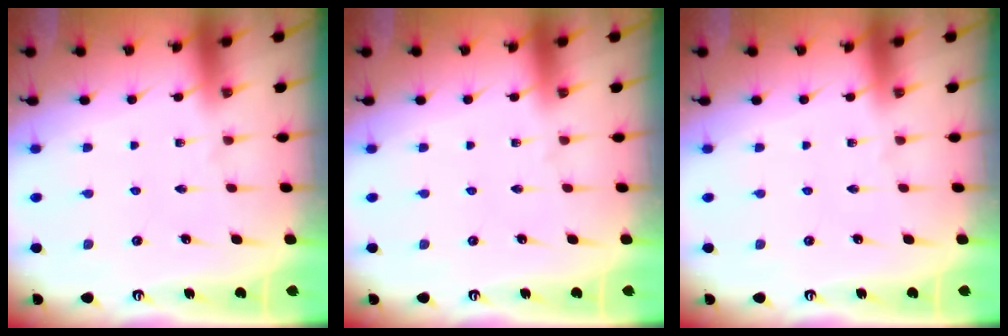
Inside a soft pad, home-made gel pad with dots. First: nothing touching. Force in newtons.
{"total": 0.0}
{"total": 0.0}